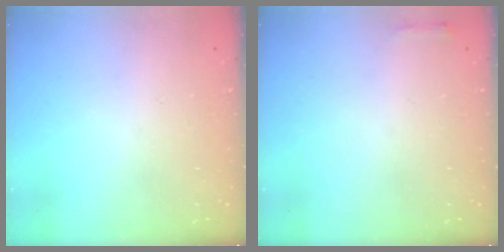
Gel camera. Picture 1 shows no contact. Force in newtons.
{"total": 2.3, "press": 2.3, "slide": 0.5}